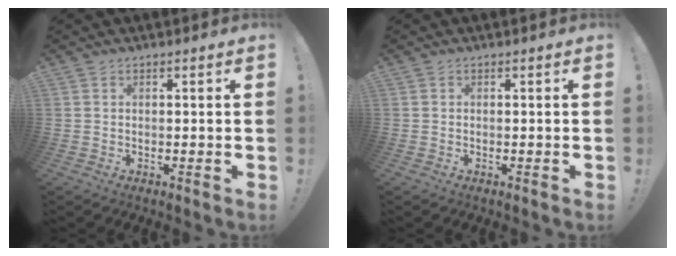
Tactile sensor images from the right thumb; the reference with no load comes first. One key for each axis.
{"total": 0.0}